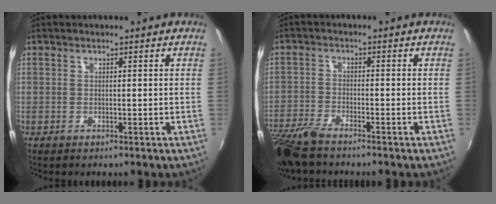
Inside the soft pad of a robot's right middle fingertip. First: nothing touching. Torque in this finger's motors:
{"motor_torque": [1.07, -1.08, 0.55, 0.19]}